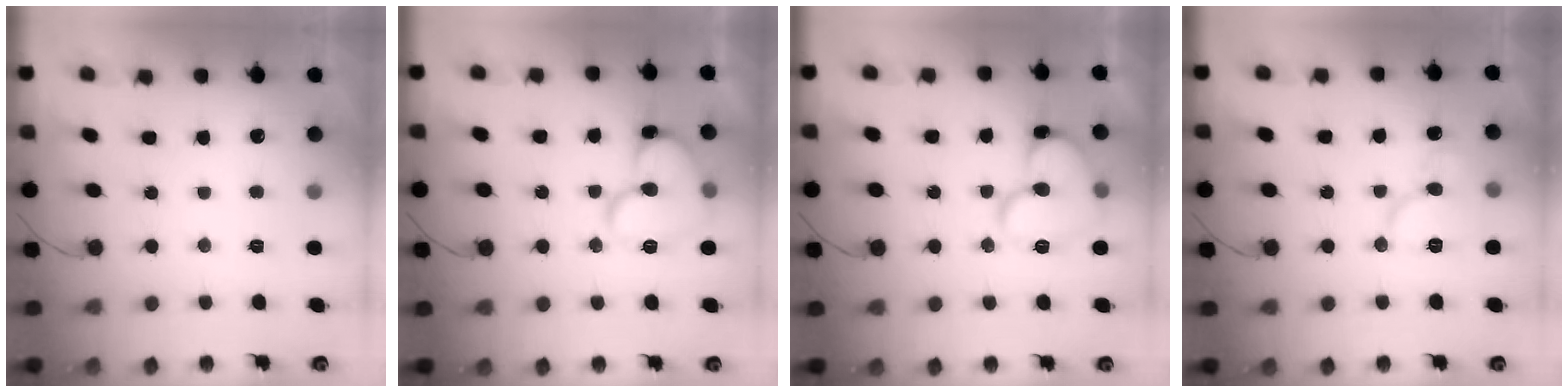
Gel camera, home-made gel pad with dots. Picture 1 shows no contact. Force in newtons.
{"total": 14.2, "press": 14.1, "slide": 2.0}
{"total": 14.2, "press": 14.1, "slide": 2.0}
{"total": 10.6, "press": 10.6, "slide": 1.1}